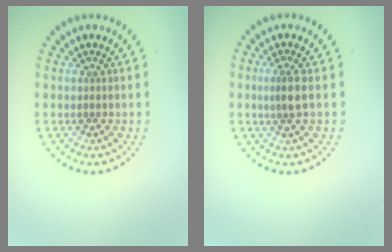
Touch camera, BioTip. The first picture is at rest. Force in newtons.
{"total": 2.0, "press": 1.7, "slide": 1.0}